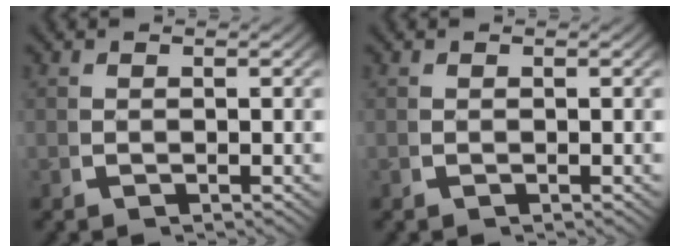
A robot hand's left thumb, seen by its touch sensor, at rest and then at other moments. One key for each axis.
{"total": 0.0}